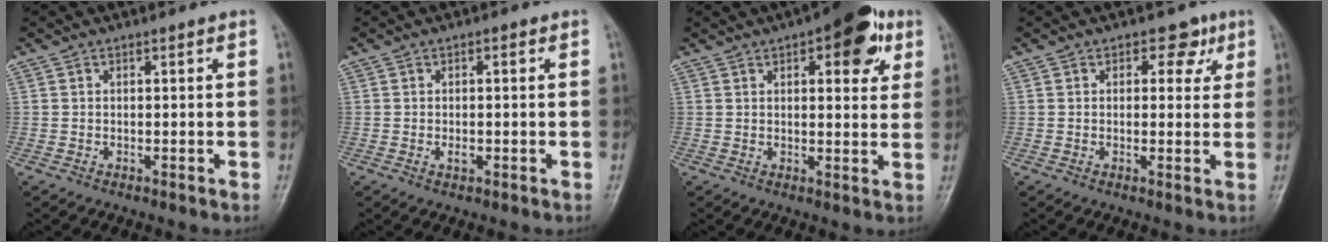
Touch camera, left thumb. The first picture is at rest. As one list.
[{"total": 1.8, "force": [-0.4, 1.1, 1.4], "torque": [-0.015, 0.003, -0.008]}, {"total": 11.6, "force": [5.3, 5.0, 9.0], "torque": [-0.078, -0.006, 0.061]}, {"total": 4.3, "force": [1.9, 3.1, 2.3], "torque": [0.006, -0.003, 0.018]}]